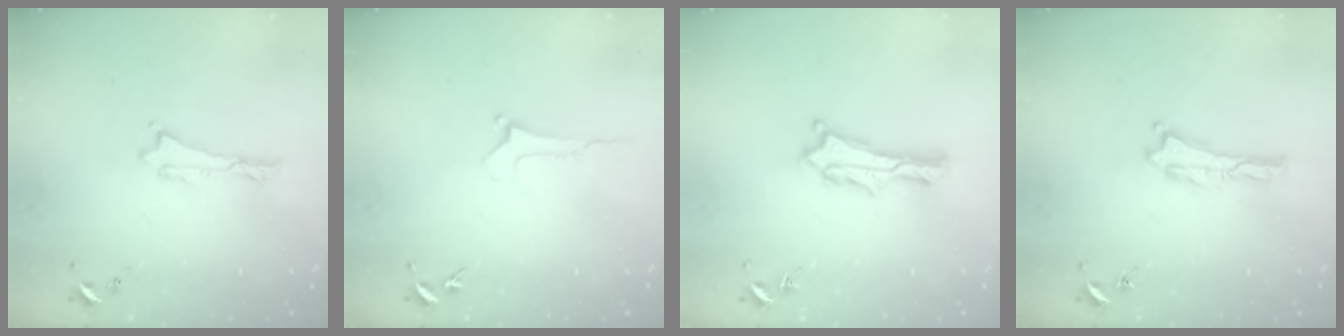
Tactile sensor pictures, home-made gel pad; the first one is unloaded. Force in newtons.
{"total": 0.0}
{"total": 2.0, "press": 2.0, "slide": 0.2}
{"total": 0.0}